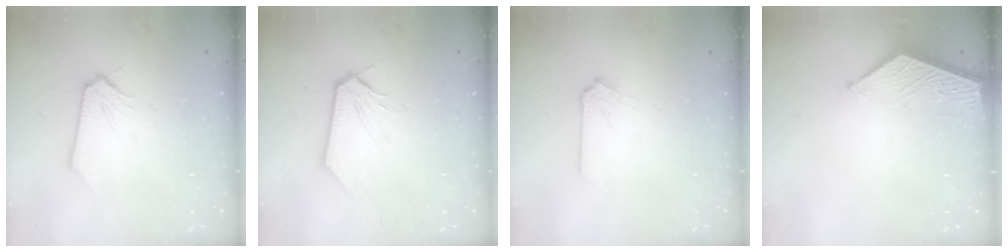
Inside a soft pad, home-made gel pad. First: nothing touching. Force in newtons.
{"total": 2.5, "press": 2.5, "slide": 0.3}
{"total": 0.0}
{"total": 7.9, "press": 7.9, "slide": 0.5}